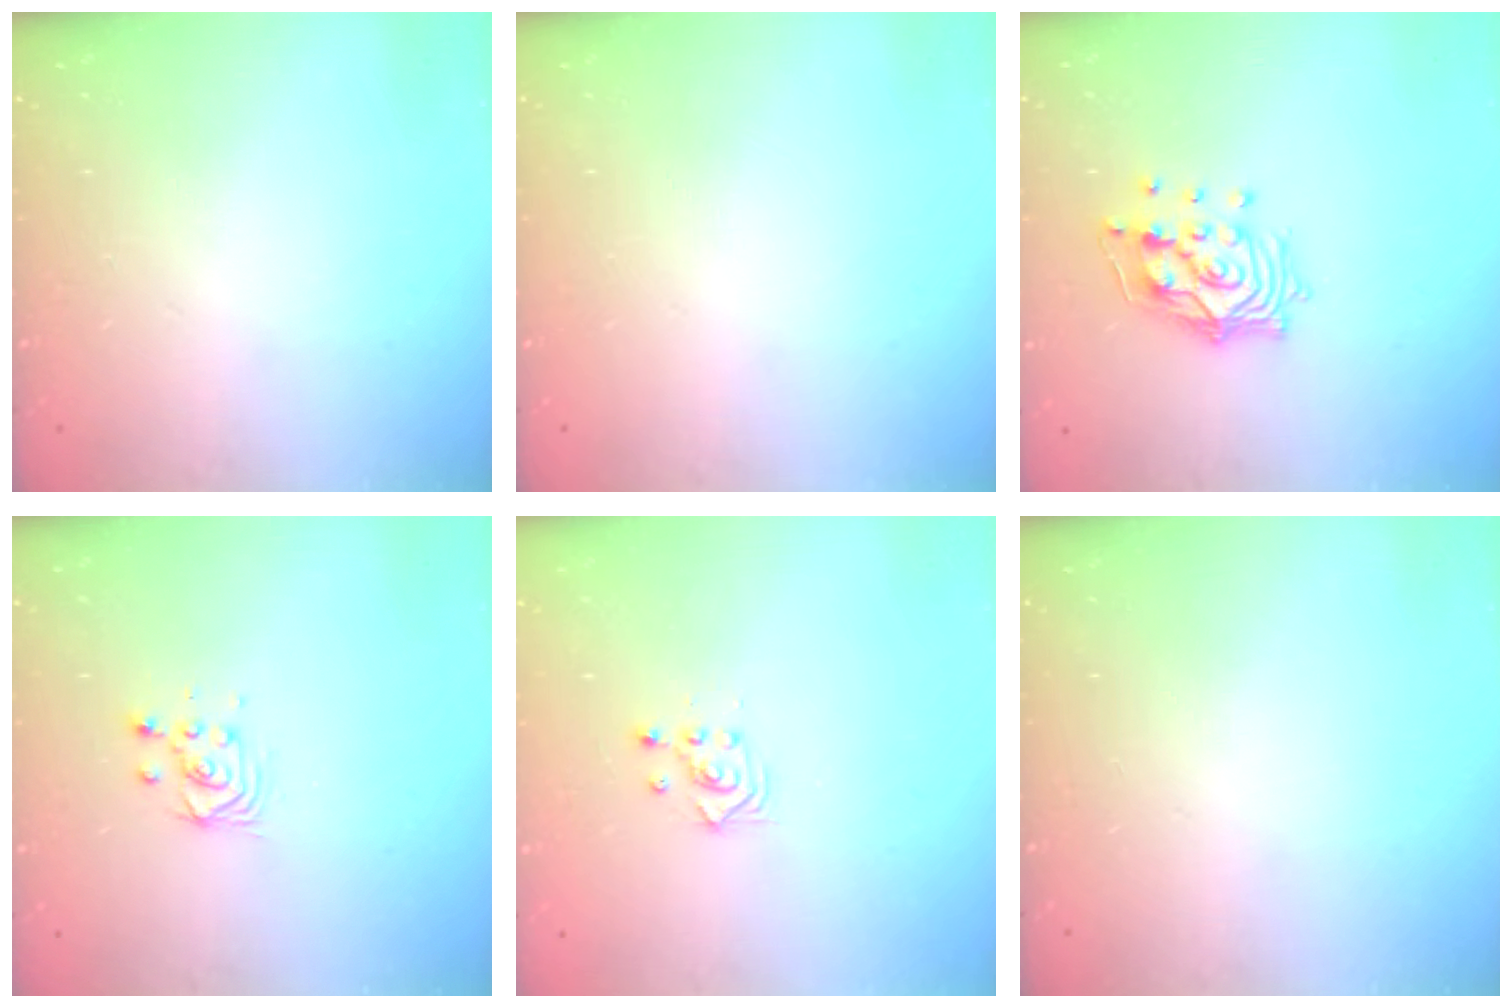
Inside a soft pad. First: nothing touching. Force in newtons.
{"total": 0.0}
{"total": 12.3, "press": 12.2, "slide": 1.7}
{"total": 3.4, "press": 3.4, "slide": 0.2}
{"total": 2.3, "press": 2.3, "slide": 0.3}
{"total": 0.0}